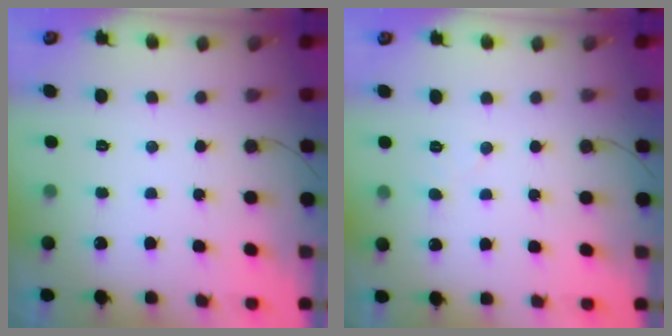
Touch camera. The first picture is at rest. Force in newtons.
{"total": 4.5, "press": 4.5, "slide": 0.4}